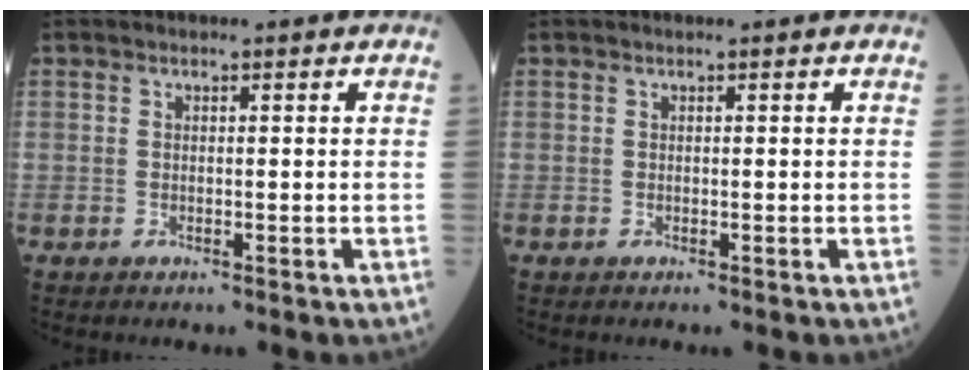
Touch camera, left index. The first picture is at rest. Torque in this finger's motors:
{"motor_torque": [0.00, 0.00, 0.00, 0.00]}